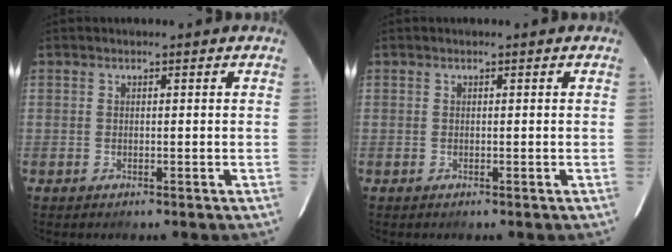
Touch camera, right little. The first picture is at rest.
{"total": 0.0}